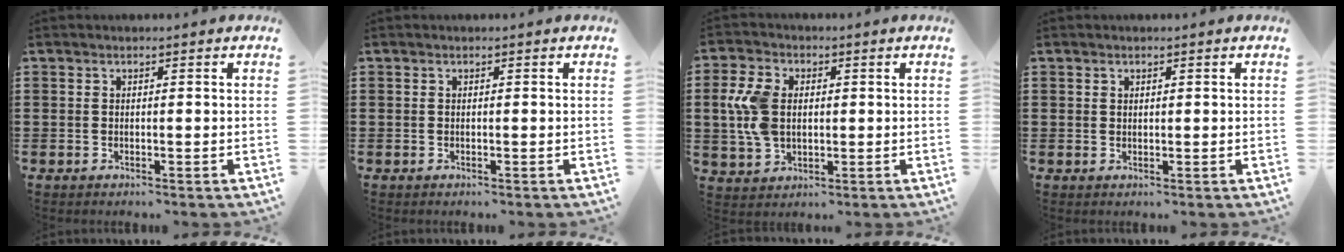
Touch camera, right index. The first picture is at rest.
{"total": 0.0}
{"total": 7.7, "force": [0.8, 5.2, 5.6], "torque": [-0.152, 0.006, 0.006]}
{"total": 0.6, "force": [0.4, 0.4, 0.1], "torque": [-0.004, 0.002, 0.009]}